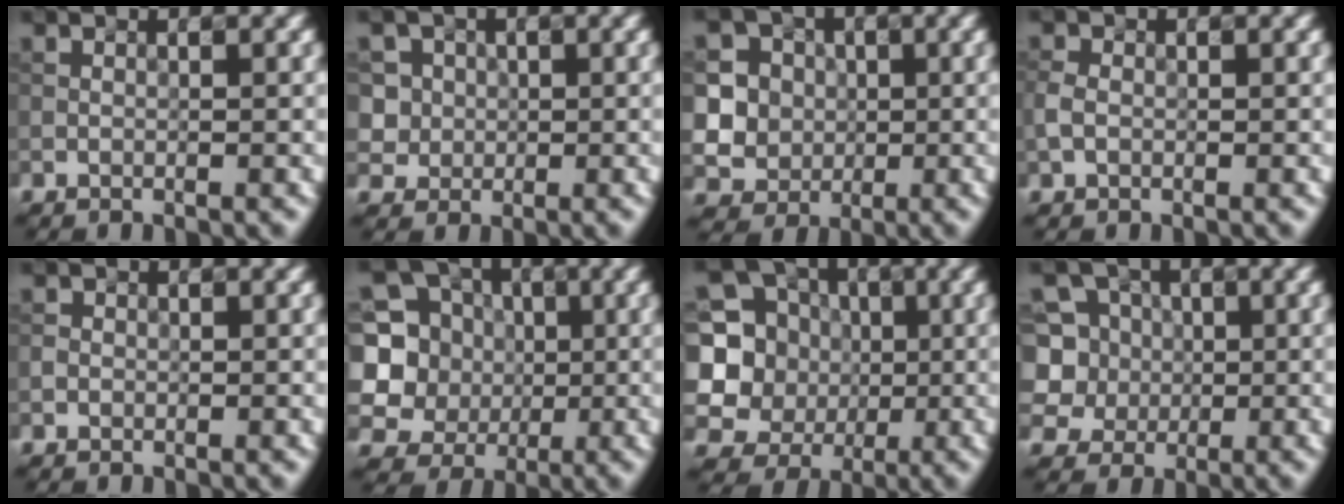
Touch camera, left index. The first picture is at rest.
{"total": 5.2, "force": [1.6, 4.7, 1.5], "torque": [-0.017, 0.025, 0.014]}
{"total": 6.0, "force": [0.4, 5.8, 1.6], "torque": [-0.036, 0.023, -0.006]}
{"total": 1.5, "force": [-0.2, 1.2, 0.8], "torque": [-0.019, 0.002, -0.008]}
{"total": 0.7, "force": [-0.2, 0.6, 0.1], "torque": [0.002, -0.001, -0.005]}
{"total": 10.3, "force": [1.4, 9.5, 3.7], "torque": [-0.119, 0.034, -0.002]}
{"total": 12.4, "force": [1.7, 11.5, 4.3], "torque": [-0.150, 0.041, 0.009]}
{"total": 8.2, "force": [1.1, 7.6, 2.8], "torque": [-0.063, 0.037, 0.007]}